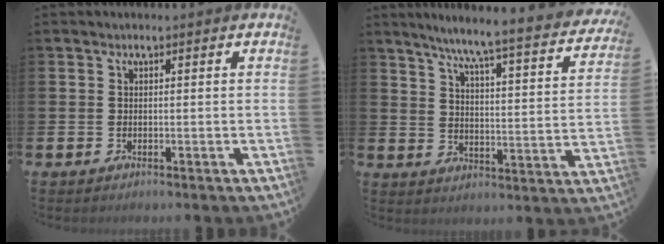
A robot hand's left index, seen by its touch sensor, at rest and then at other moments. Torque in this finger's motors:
{"motor_torque": [0.11, -1.22, 0.54, 0.21]}